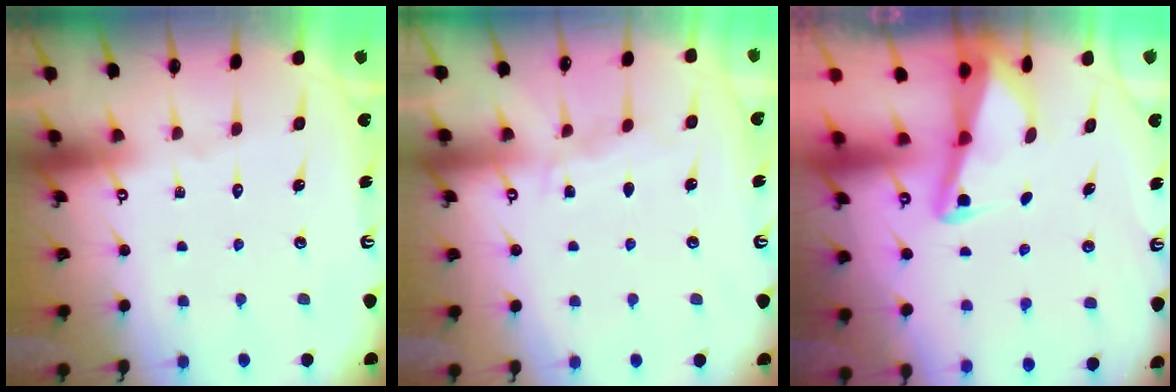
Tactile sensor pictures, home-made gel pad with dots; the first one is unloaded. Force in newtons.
{"total": 5.0, "press": 5.0, "slide": 0.5}
{"total": 2.3, "press": 2.3, "slide": 0.2}